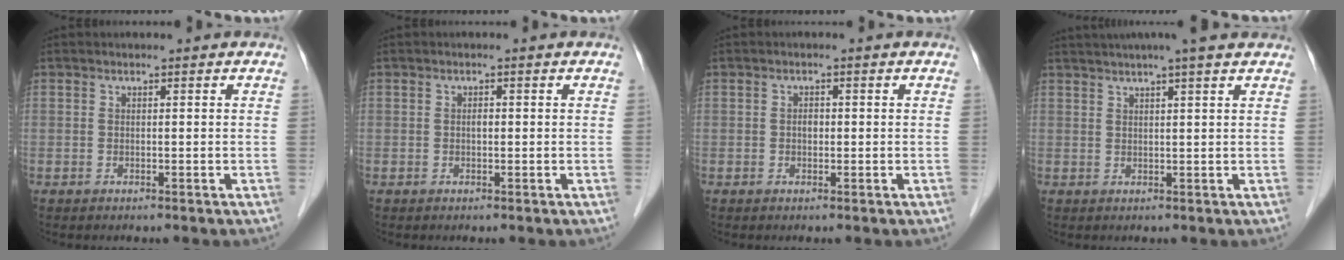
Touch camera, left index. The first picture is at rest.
{"total": 0.8, "force": [-0.6, 0.2, 0.5], "torque": [-0.010, -0.004, -0.010]}
{"total": 1.2, "force": [-0.7, 0.7, 0.7], "torque": [-0.012, -0.003, -0.011]}
{"total": 9.3, "force": [7.5, 0.0, 5.5], "torque": [-0.087, 0.028, 0.093]}